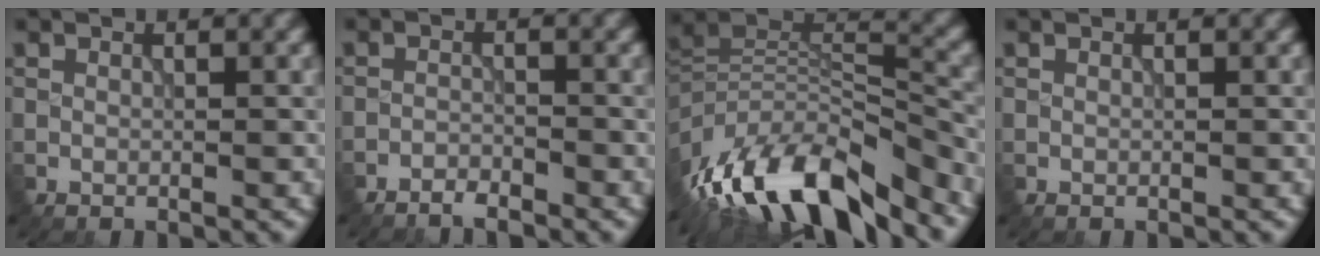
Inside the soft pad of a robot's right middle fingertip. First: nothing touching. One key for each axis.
{"total": 1.7, "fx": -1.6, "fy": 0.2, "fz": 0.5, "tx": -0.004, "ty": 0.002, "tz": -0.033}
{"total": 14.6, "fx": -9.0, "fy": 5.2, "fz": 10.2, "tx": -0.196, "ty": 0.019, "tz": -0.162}
{"total": 0.0}